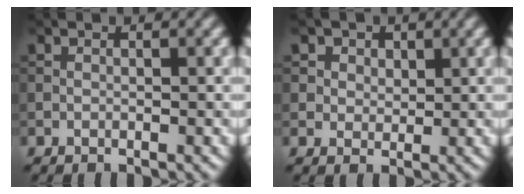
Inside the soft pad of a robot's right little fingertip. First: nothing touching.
{"total": 4.0, "force": [2.2, 3.0, 1.6], "torque": [-0.042, -0.004, 0.033]}